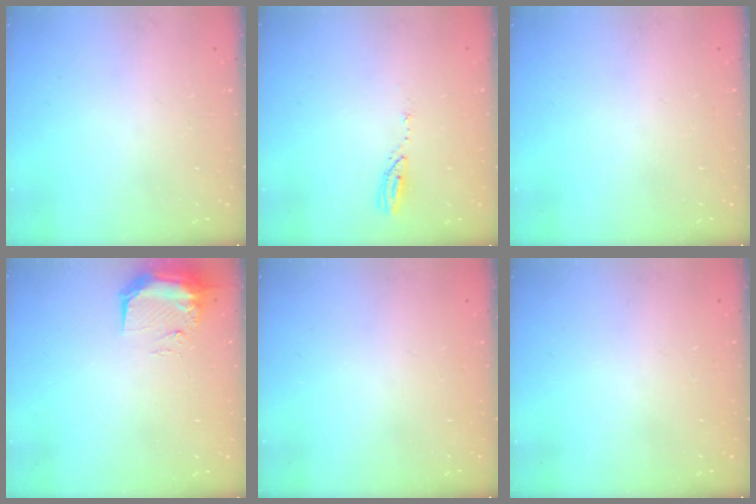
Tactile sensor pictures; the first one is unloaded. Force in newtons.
{"total": 4.1, "press": 4.1, "slide": 0.3}
{"total": 0.0}
{"total": 11.0, "press": 9.6, "slide": 5.4}
{"total": 0.0}
{"total": 0.0}